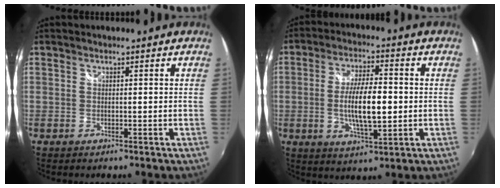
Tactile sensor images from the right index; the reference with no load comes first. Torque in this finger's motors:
{"motor_torque": [1.76, -0.18, 0.83, 0.18]}